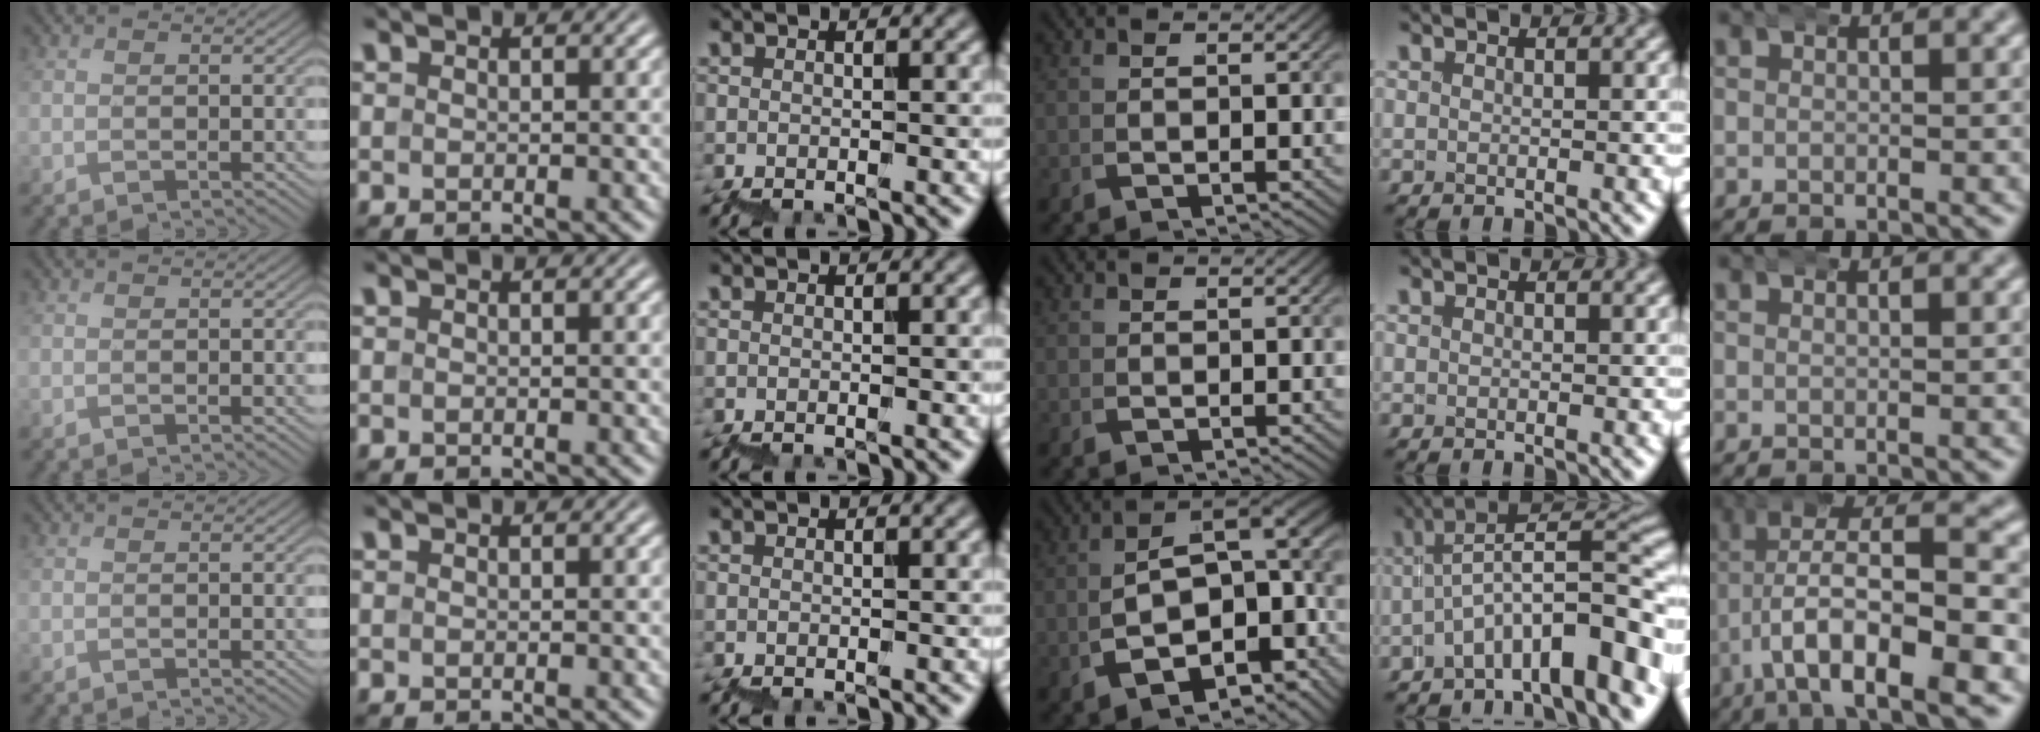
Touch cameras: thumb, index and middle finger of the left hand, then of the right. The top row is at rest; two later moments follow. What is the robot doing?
{"motion": "wrap", "object": "bubble wrap"}